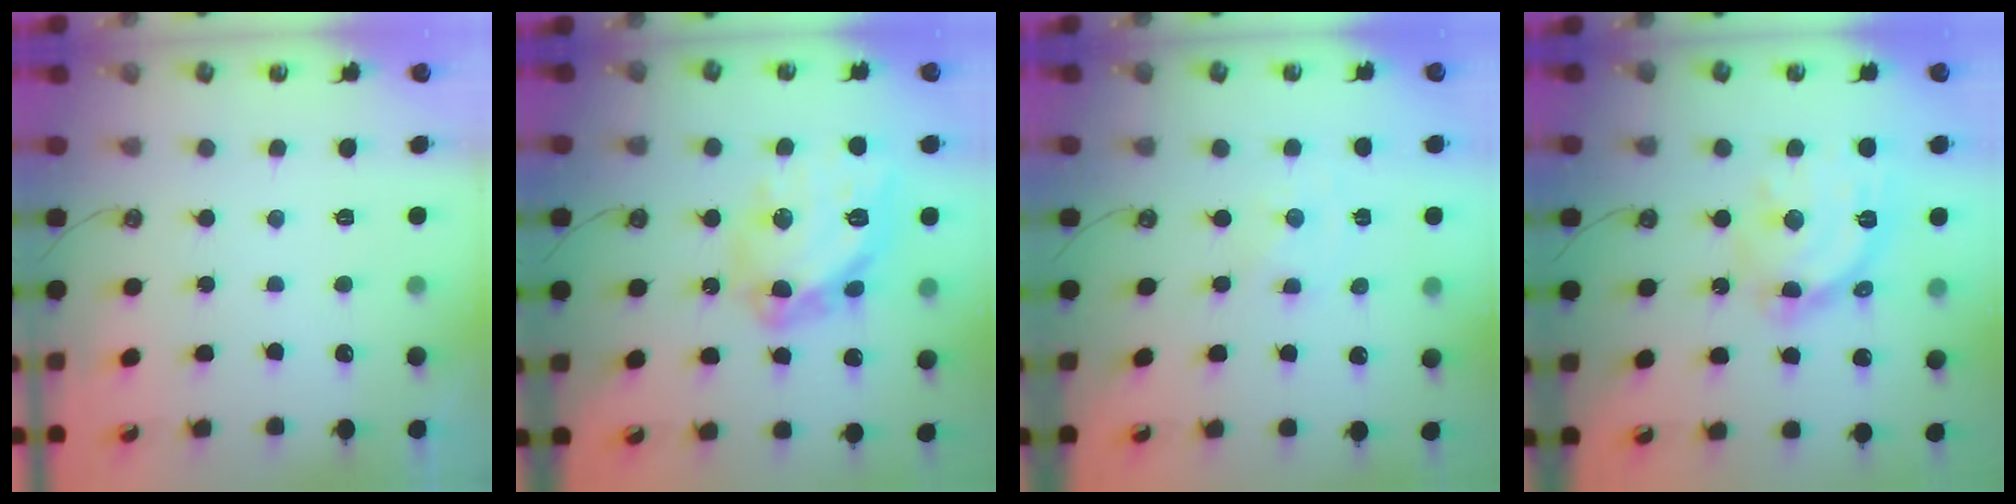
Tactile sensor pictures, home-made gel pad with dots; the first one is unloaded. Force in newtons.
{"total": 18.9, "press": 18.8, "slide": 1.8}
{"total": 0.0}
{"total": 16.0, "press": 16.0, "slide": 1.3}